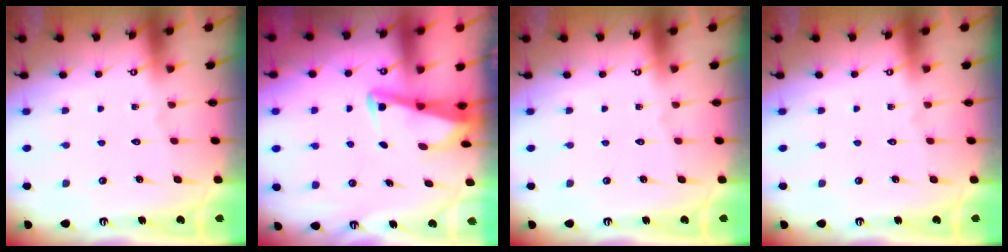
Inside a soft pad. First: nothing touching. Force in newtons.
{"total": 3.0, "press": 3.0, "slide": 0.3}
{"total": 0.0}
{"total": 0.0}